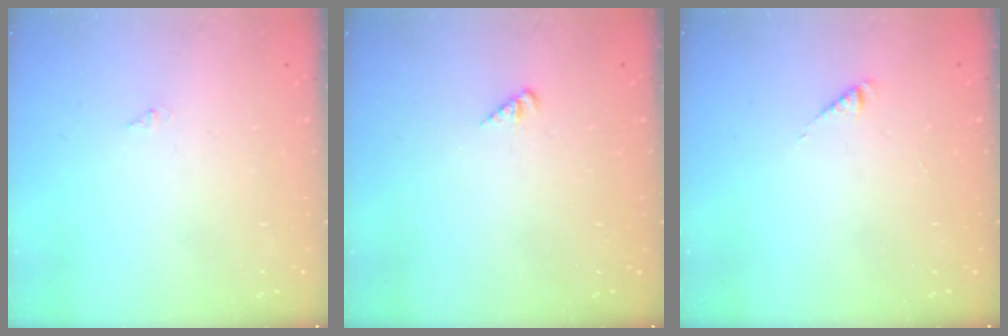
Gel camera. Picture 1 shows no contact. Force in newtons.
{"total": 1.8, "press": 1.8, "slide": 0.3}
{"total": 2.5, "press": 2.4, "slide": 0.4}